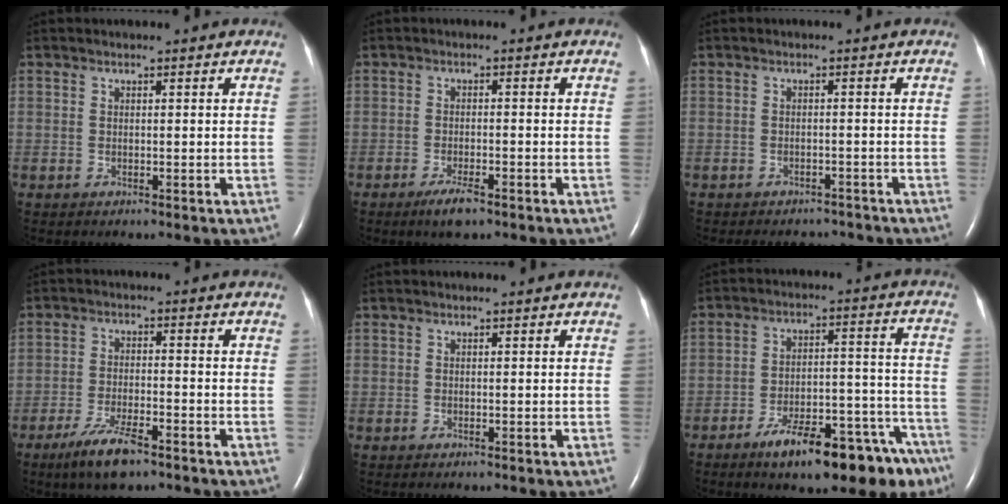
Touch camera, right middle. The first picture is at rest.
{"total": 3.5, "force": [-2.4, 0.7, 2.5], "torque": [-0.054, -0.005, -0.041]}
{"total": 6.9, "force": [-6.2, 2.6, 1.3], "torque": [-0.020, 0.003, -0.072]}
{"total": 6.9, "force": [-4.7, 1.3, 4.8], "torque": [-0.104, -0.012, -0.083]}
{"total": 0.0}
{"total": 18.0, "force": [-13.2, 5.0, 11.2], "torque": [-0.091, 0.052, -0.194]}